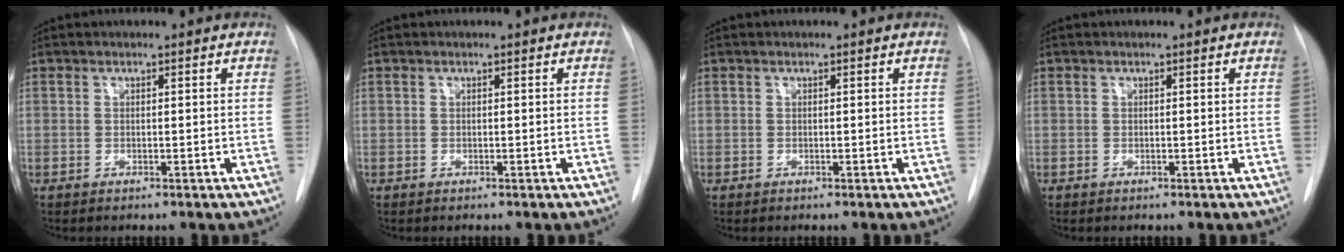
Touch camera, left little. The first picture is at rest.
{"total": 0.0}
{"total": 0.0}
{"total": 0.0}